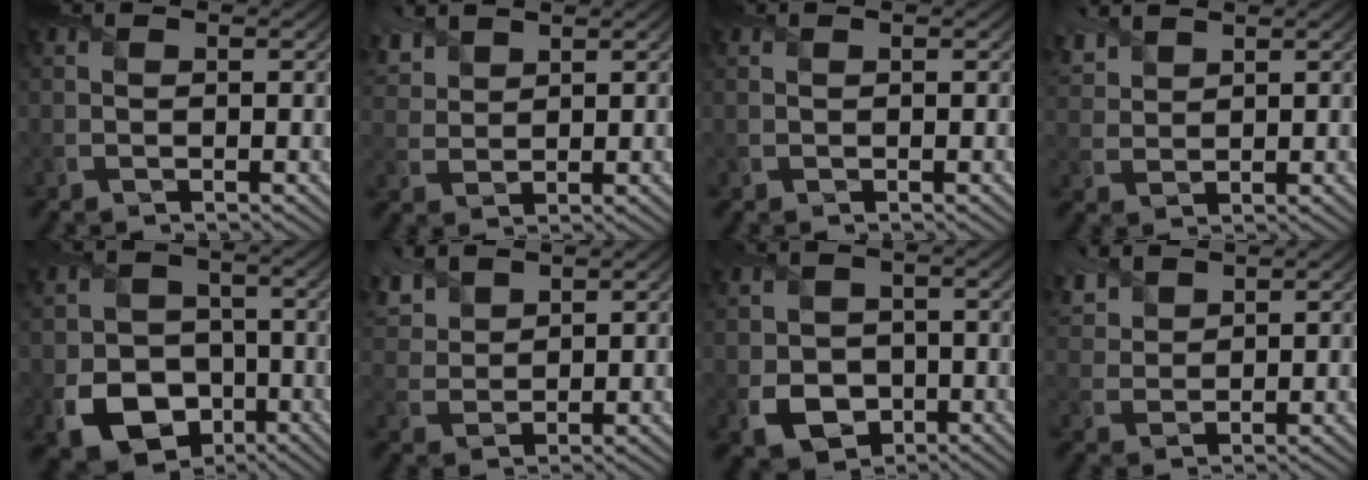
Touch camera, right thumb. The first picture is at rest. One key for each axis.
{"total": 5.0, "fx": 3.7, "fy": 2.5, "fz": 2.3, "tx": -0.069, "ty": 0.015, "tz": 0.077}
{"total": 0.0}
{"total": 4.6, "fx": 3.5, "fy": 2.0, "fz": 2.0, "tx": -0.062, "ty": 0.014, "tz": 0.076}
{"total": 10.2, "fx": -4.2, "fy": 7.8, "fz": 5.1, "tx": -0.106, "ty": -0.033, "tz": -0.082}
{"total": 6.8, "fx": 4.7, "fy": 3.4, "fz": 3.5, "tx": -0.111, "ty": 0.019, "tz": 0.096}
{"total": 5.6, "fx": -1.7, "fy": 4.7, "fz": 2.7, "tx": -0.061, "ty": -0.017, "tz": -0.033}
{"total": 5.6, "fx": 4.2, "fy": 2.7, "fz": 2.7, "tx": -0.081, "ty": 0.017, "tz": 0.086}